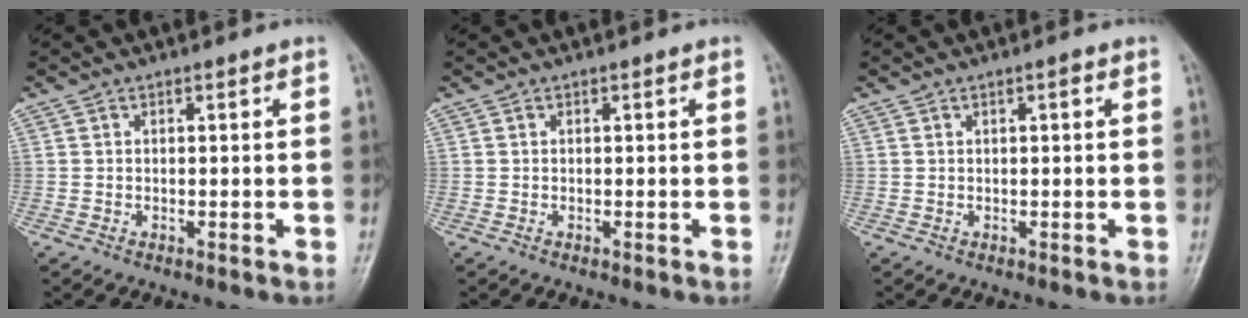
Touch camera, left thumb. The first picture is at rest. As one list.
[{"total": 0.0}, {"total": 0.9, "force": [0.4, 0.2, 0.8], "torque": [-0.013, 0.002, 0.004]}]